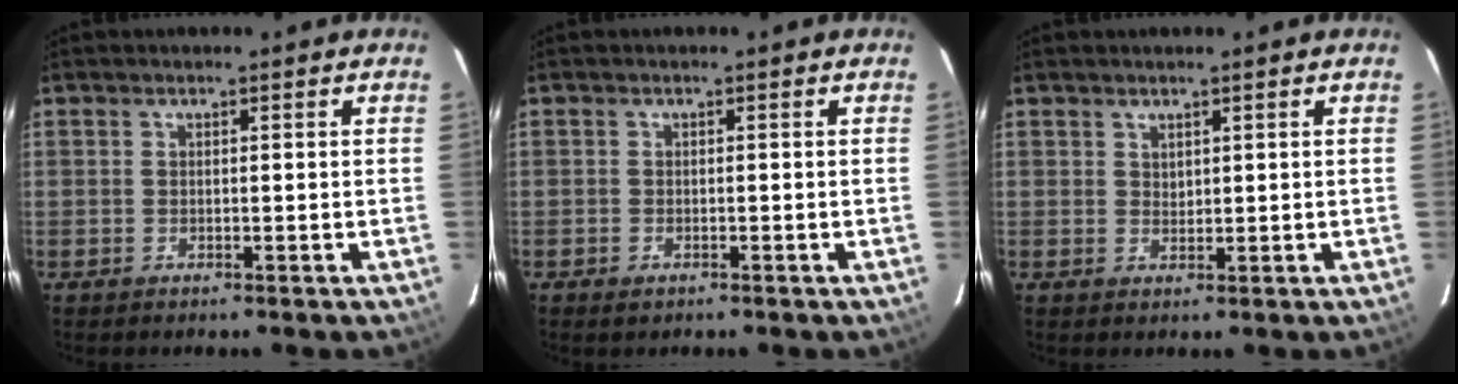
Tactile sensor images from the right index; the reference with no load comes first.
{"total": 1.2, "force": [-0.8, 0.8, 0.5], "torque": [-0.008, -0.001, -0.013]}
{"total": 1.2, "force": [1.0, 0.6, 0.2], "torque": [0.001, 0.001, 0.020]}